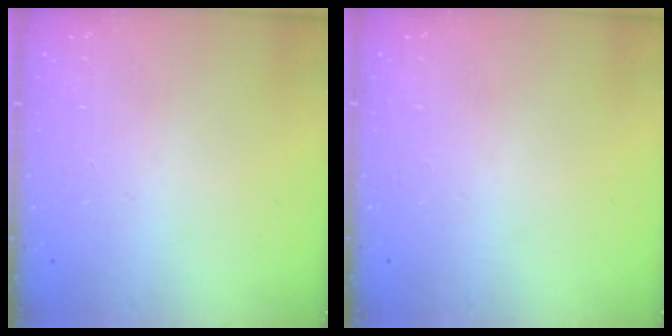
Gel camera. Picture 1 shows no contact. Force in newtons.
{"total": 0.0}